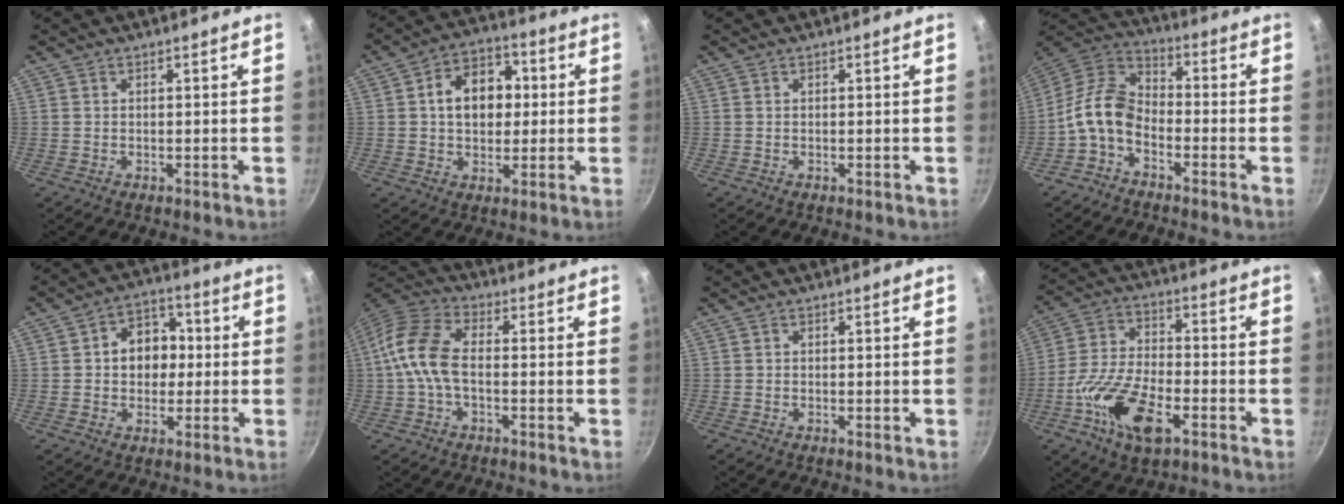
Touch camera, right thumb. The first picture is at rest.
{"total": 11.2, "force": [1.3, 8.2, 7.5], "torque": [-0.076, 0.016, 0.009]}
{"total": 0.0}
{"total": 9.9, "force": [-4.0, 6.3, 6.5], "torque": [-0.125, 0.060, -0.100]}
{"total": 9.1, "force": [0.5, 7.3, 5.5], "torque": [-0.033, 0.015, -0.002]}
{"total": 10.1, "force": [-1.1, 5.4, 8.5], "torque": [-0.174, 0.032, -0.041]}
{"total": 0.0}
{"total": 14.6, "force": [-5.9, 6.9, 11.5], "torque": [-0.217, 0.027, -0.119]}